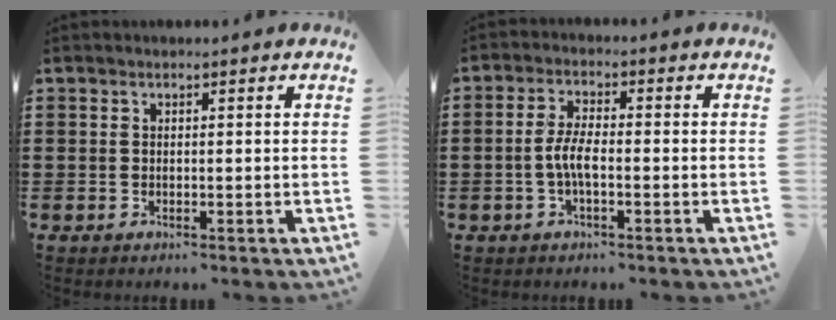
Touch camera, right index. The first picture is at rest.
{"total": 4.1, "force": [-1.1, 1.1, 3.8], "torque": [-0.089, -0.003, -0.028]}